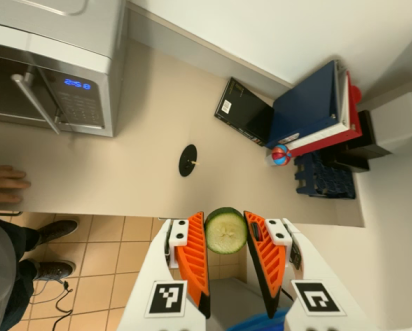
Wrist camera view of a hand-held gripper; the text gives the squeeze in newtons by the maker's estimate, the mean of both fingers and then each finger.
{"total": 7.7, "left": 7.4, "right": 7.9}